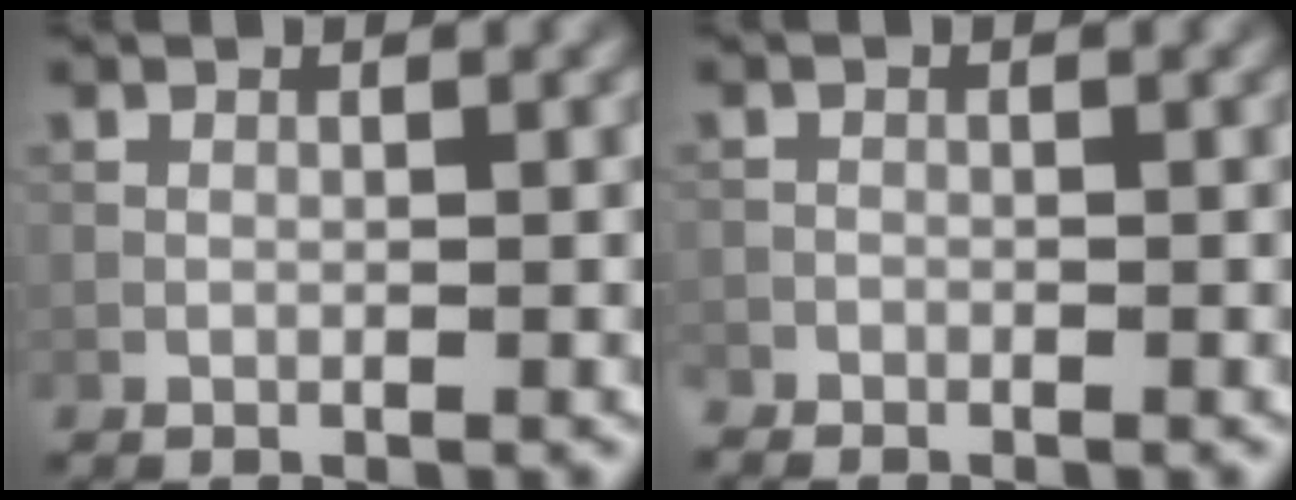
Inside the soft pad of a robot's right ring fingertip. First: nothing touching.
{"total": 1.0, "force": [-1.0, 0.3, 0.0], "torque": [-0.003, -0.002, -0.023]}